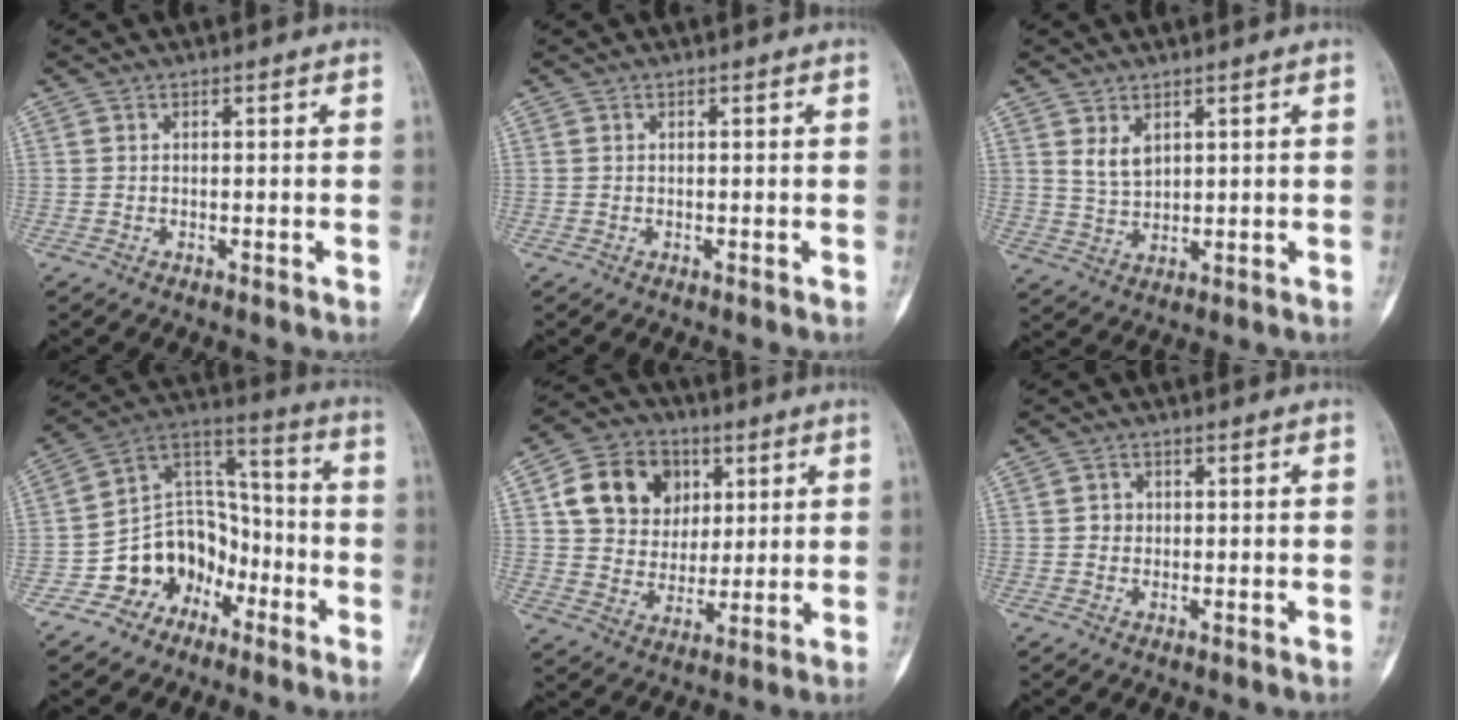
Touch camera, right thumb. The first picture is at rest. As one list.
[{"total": 0.0}, {"total": 4.2, "force": [2.1, 2.5, 2.6], "torque": [-0.040, -0.018, 0.050]}, {"total": 13.9, "force": [-7.1, 11.1, 4.5], "torque": [-0.017, 0.103, -0.126]}, {"total": 14.3, "force": [4.6, 11.9, 6.6], "torque": [-0.081, -0.004, 0.081]}, {"total": 1.6, "force": [0.0, 1.5, 0.5], "torque": [0.002, 0.005, -0.002]}]